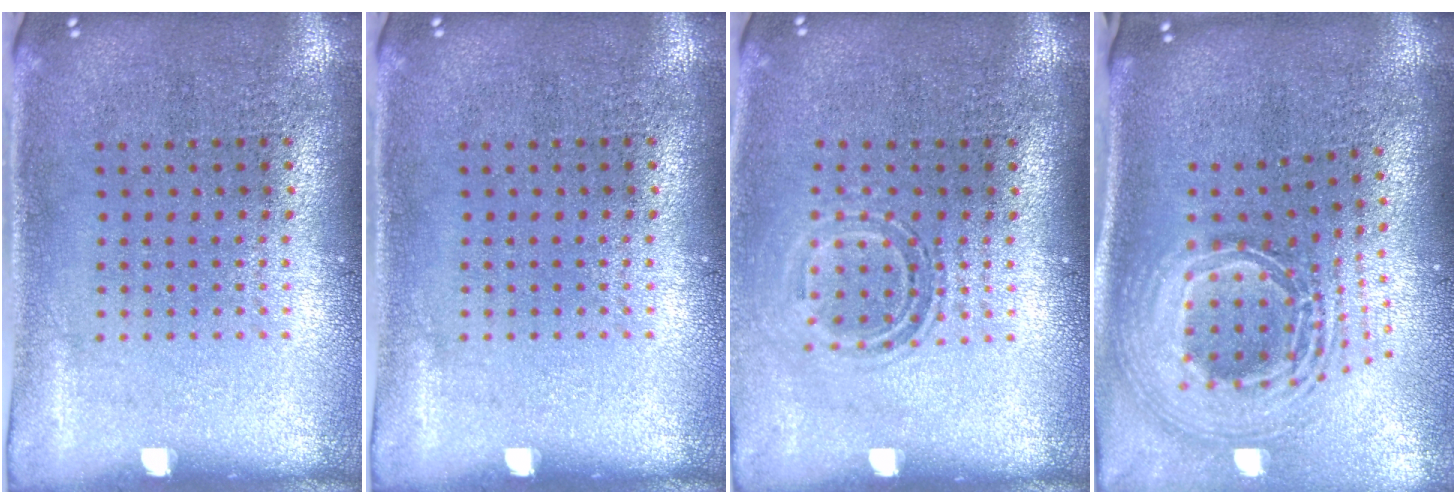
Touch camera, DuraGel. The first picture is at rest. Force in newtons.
{"total": 0.0}
{"total": 1.5, "press": 1.1, "slide": 1.0}
{"total": 2.9, "press": 2.0, "slide": 2.1}